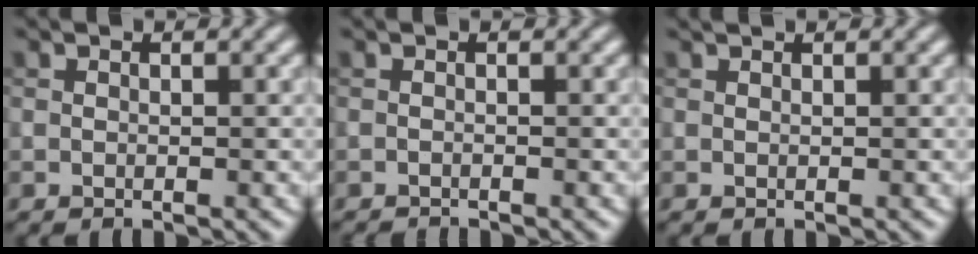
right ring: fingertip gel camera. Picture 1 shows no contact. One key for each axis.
{"total": 1.1, "fx": -1.1, "fy": 0.1, "fz": 0.1, "tx": 0.003, "ty": -0.006, "tz": -0.019}
{"total": 0.6, "fx": 0.6, "fy": 0.0, "fz": 0.1, "tx": -0.004, "ty": -0.002, "tz": 0.005}